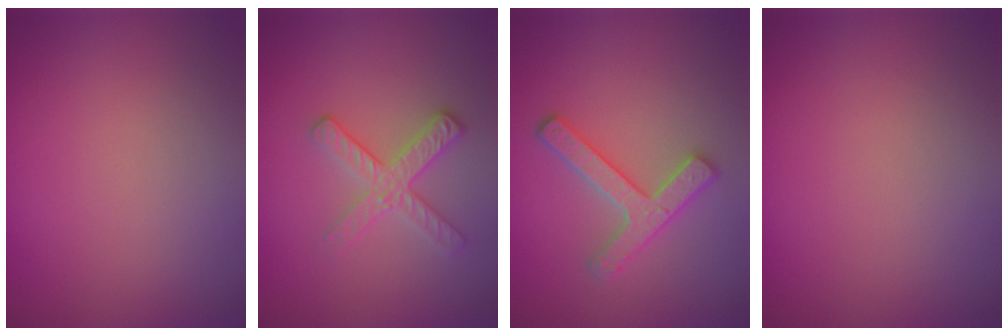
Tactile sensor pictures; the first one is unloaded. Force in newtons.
{"total": 2.7, "press": 2.4, "slide": 1.2}
{"total": 2.8, "press": 2.8, "slide": 0.6}
{"total": 0.0}